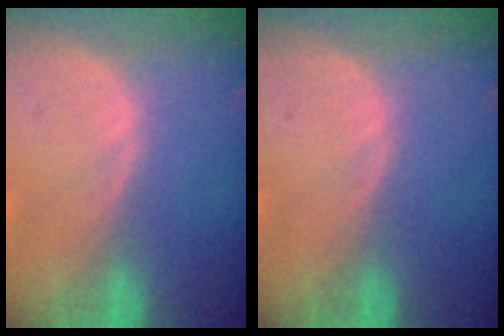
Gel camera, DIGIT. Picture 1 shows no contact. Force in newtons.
{"total": 0.0}